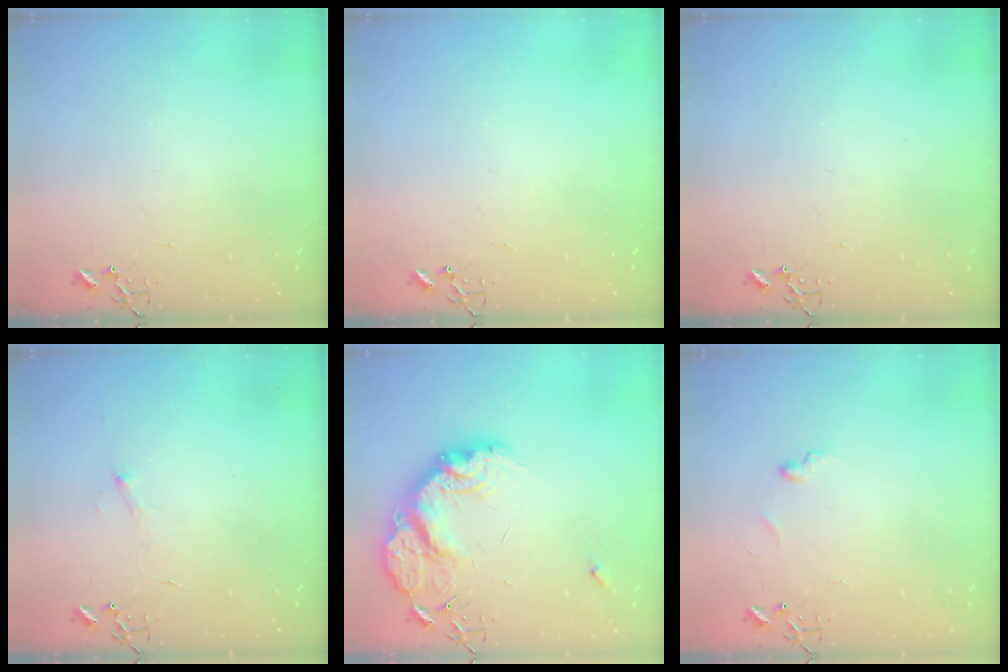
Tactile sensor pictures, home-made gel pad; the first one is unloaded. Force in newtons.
{"total": 0.0}
{"total": 0.0}
{"total": 4.1, "press": 4.0, "slide": 0.6}
{"total": 19.6, "press": 19.6, "slide": 1.3}
{"total": 5.6, "press": 5.6, "slide": 0.5}